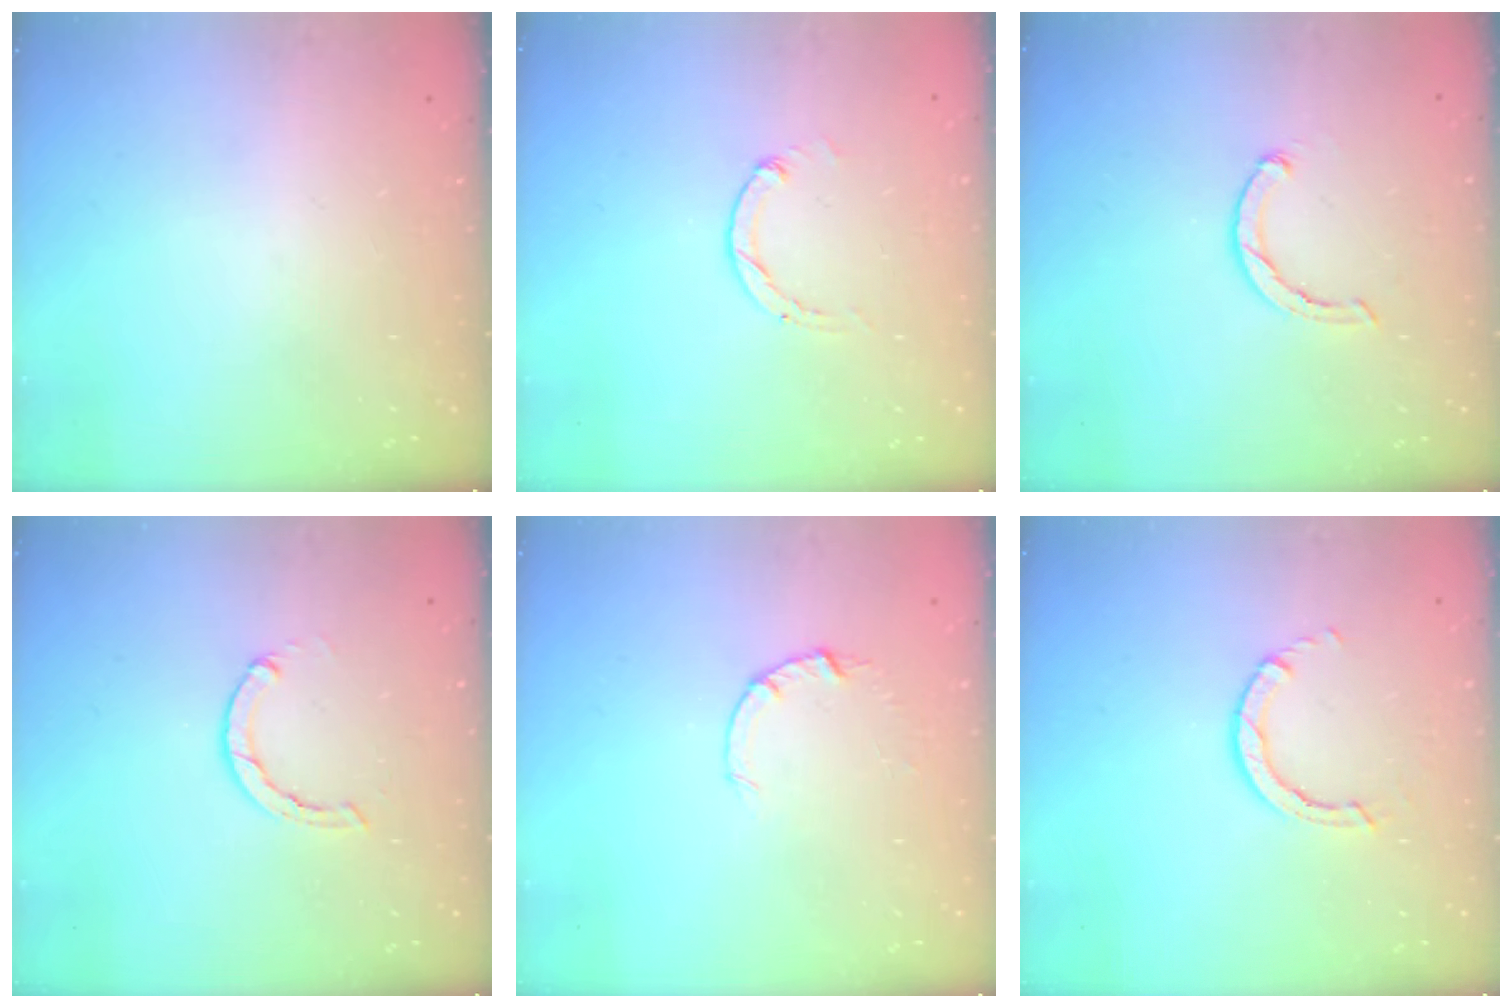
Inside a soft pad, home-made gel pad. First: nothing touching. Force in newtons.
{"total": 1.2, "press": 1.2, "slide": 0.3}
{"total": 1.8, "press": 1.8, "slide": 0.4}
{"total": 2.1, "press": 2.1, "slide": 0.3}
{"total": 2.6, "press": 2.6, "slide": 0.4}
{"total": 2.8, "press": 2.8, "slide": 0.2}